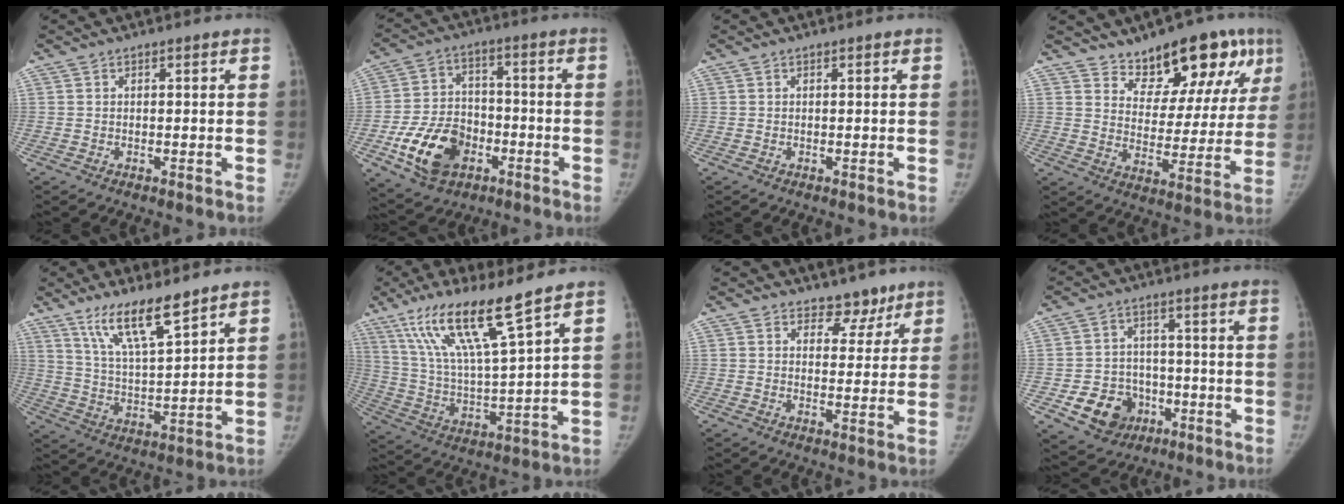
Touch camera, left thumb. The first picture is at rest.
{"total": 14.4, "force": [-5.7, 10.0, 8.6], "torque": [-0.130, 0.022, -0.094]}
{"total": 0.0}
{"total": 15.7, "force": [10.6, 7.2, 9.1], "torque": [-0.060, -0.053, 0.157]}
{"total": 11.4, "force": [8.2, 2.1, 7.6], "torque": [-0.131, -0.052, 0.163]}
{"total": 16.9, "force": [10.9, 1.4, 12.8], "torque": [-0.240, -0.054, 0.215]}
{"total": 5.3, "force": [4.1, 3.1, 1.2], "torque": [0.022, -0.025, 0.059]}
{"total": 10.6, "force": [-4.0, 8.8, 4.2], "torque": [-0.041, 0.026, -0.054]}